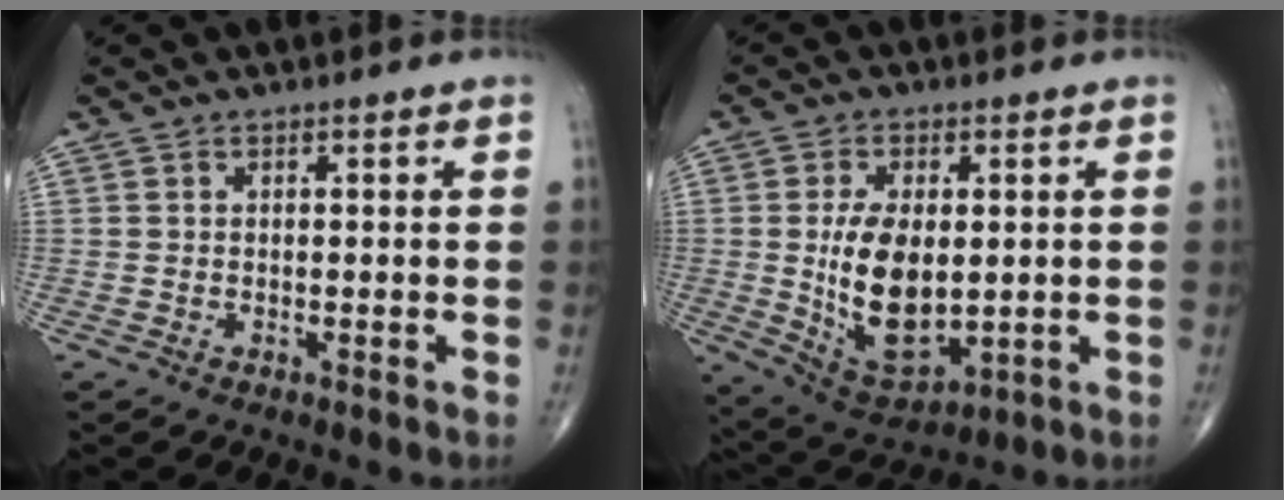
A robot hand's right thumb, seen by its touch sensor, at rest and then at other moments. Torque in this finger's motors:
{"motor_torque": [2.56, 2.45, 1.58, -0.34, 0.17]}